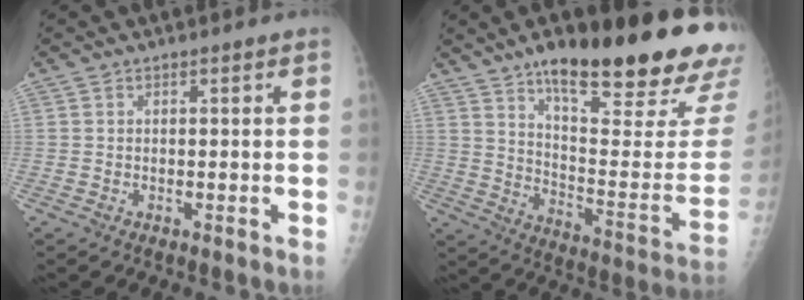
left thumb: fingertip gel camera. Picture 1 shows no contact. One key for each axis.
{"total": 29.1, "fx": 19.1, "fy": 7.0, "fz": 20.8, "tx": -0.254, "ty": -0.079, "tz": 0.282}